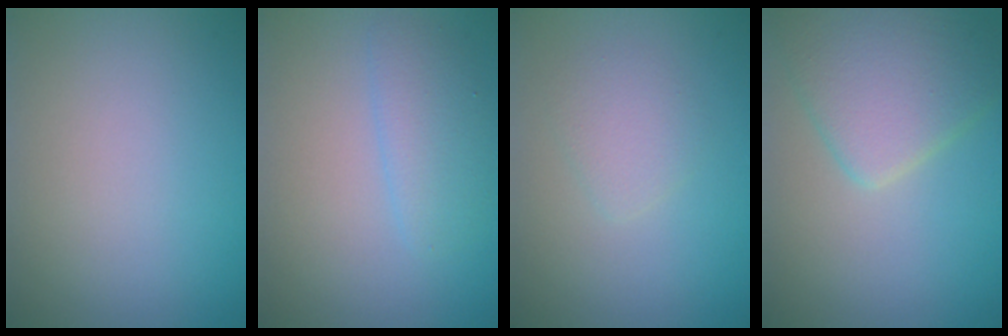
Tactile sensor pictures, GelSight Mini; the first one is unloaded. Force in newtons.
{"total": 2.4, "press": 2.4, "slide": 0.1}
{"total": 1.8, "press": 1.8, "slide": 0.1}
{"total": 5.3, "press": 5.3, "slide": 0.3}